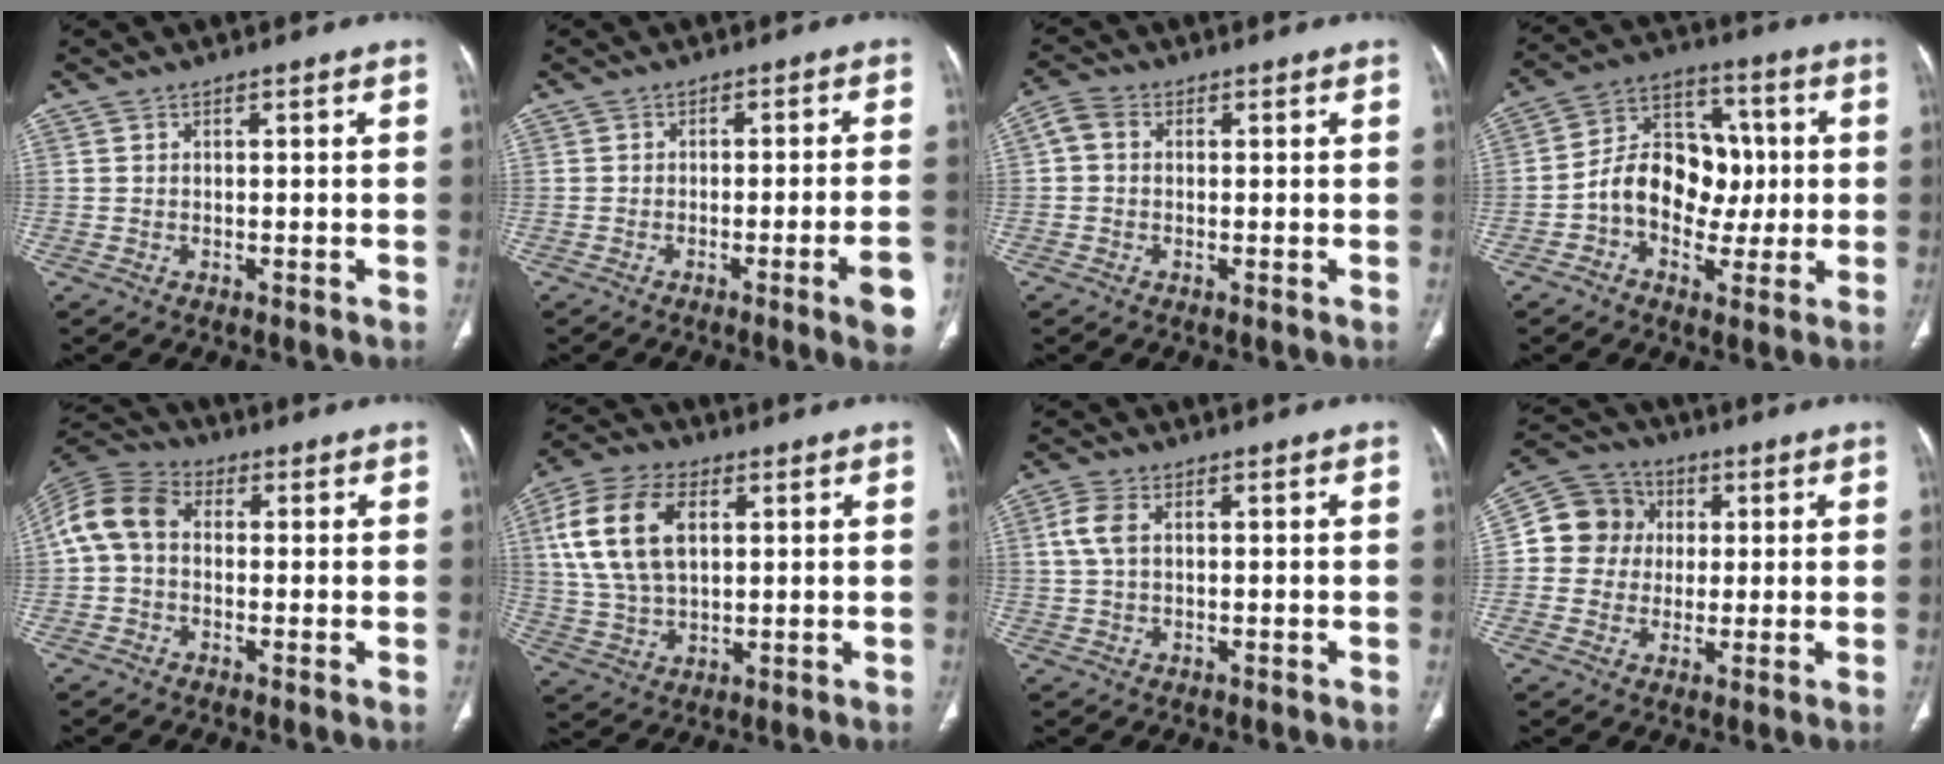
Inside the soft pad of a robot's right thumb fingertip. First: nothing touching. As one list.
[{"total": 7.3, "force": [-3.3, 0.0, 6.5], "torque": [-0.086, 0.010, -0.044]}, {"total": 3.2, "force": [0.3, 2.4, 2.2], "torque": [-0.044, 0.008, -0.003]}, {"total": 13.7, "force": [-1.1, 10.3, 9.0], "torque": [-0.107, 0.040, -0.026]}, {"total": 9.2, "force": [0.3, 6.6, 6.4], "torque": [-0.123, 0.025, -0.010]}, {"total": 15.1, "force": [3.9, 9.1, 11.4], "torque": [-0.227, 0.005, 0.075]}, {"total": 3.9, "force": [0.5, 2.2, 3.1], "torque": [-0.087, 0.014, 0.009]}, {"total": 10.1, "force": [1.2, 9.5, 3.3], "torque": [-0.035, 0.016, 0.011]}]